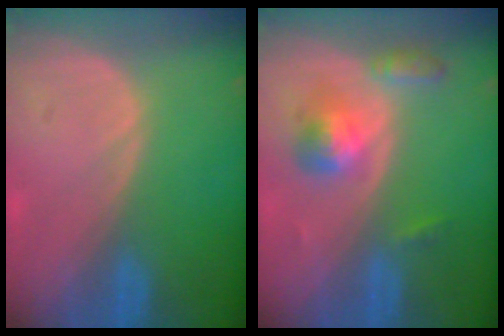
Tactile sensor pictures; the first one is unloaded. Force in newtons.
{"total": 5.3, "press": 5.0, "slide": 1.7}